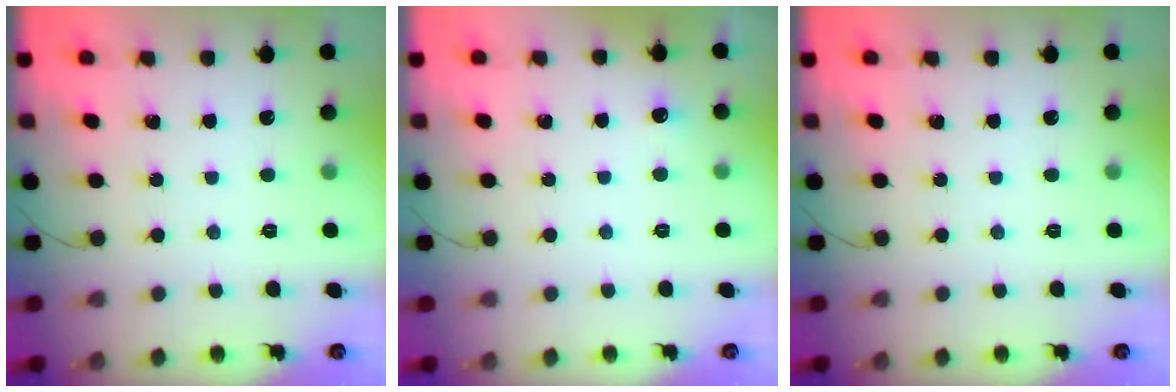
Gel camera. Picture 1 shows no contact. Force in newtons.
{"total": 11.7, "press": 3.4, "slide": 11.3}
{"total": 0.0}